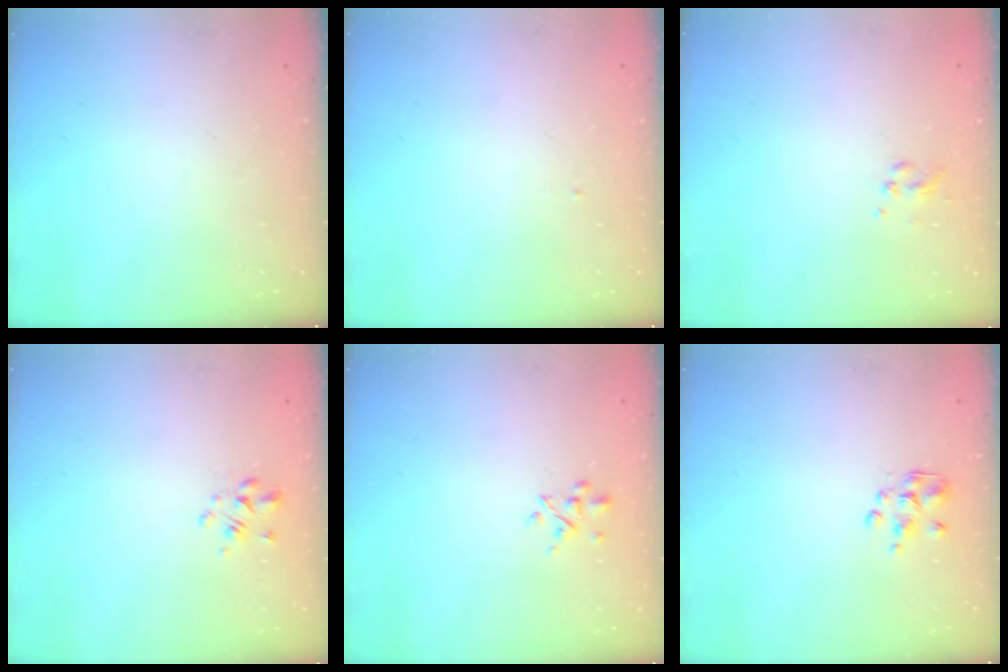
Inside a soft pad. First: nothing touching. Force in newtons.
{"total": 0.9, "press": 0.8, "slide": 0.3}
{"total": 3.0, "press": 2.9, "slide": 0.8}
{"total": 2.0, "press": 1.8, "slide": 0.9}
{"total": 2.8, "press": 2.7, "slide": 0.9}
{"total": 2.3, "press": 2.1, "slide": 0.8}